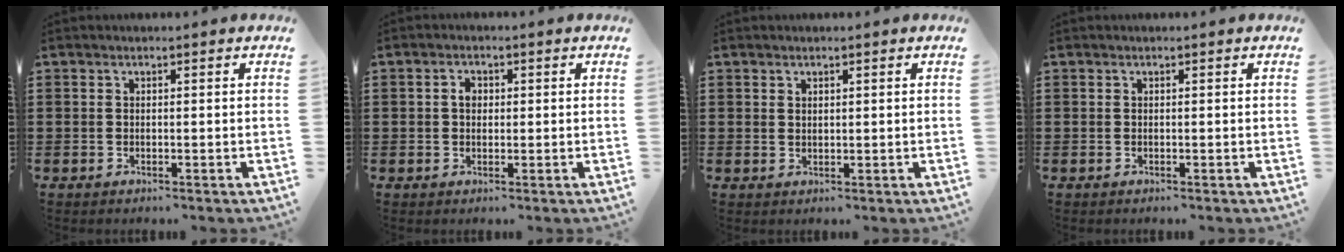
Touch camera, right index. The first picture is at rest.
{"total": 2.0, "force": [0.2, 1.5, 1.4], "torque": [-0.029, 0.009, 0.002]}
{"total": 1.1, "force": [0.9, 0.6, 0.2], "torque": [-0.005, 0.003, 0.017]}
{"total": 0.0}